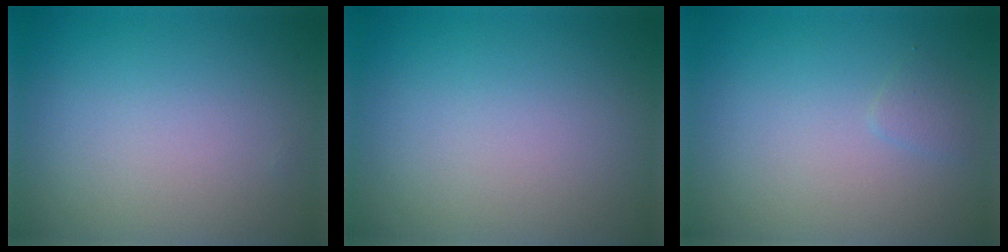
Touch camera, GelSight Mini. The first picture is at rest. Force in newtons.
{"total": 0.0}
{"total": 0.7, "press": 0.7, "slide": 0.0}